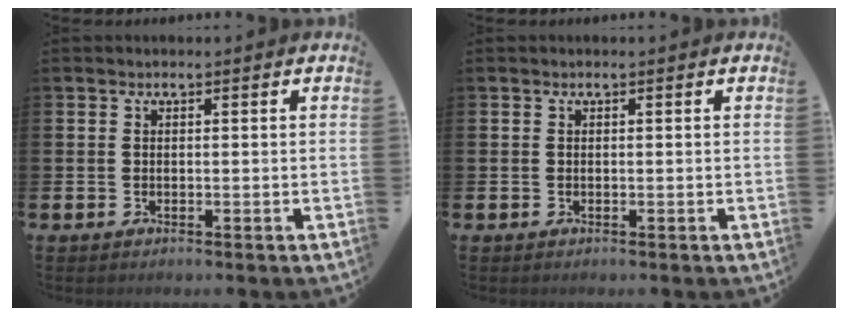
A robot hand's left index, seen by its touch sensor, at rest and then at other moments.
{"total": 0.0}